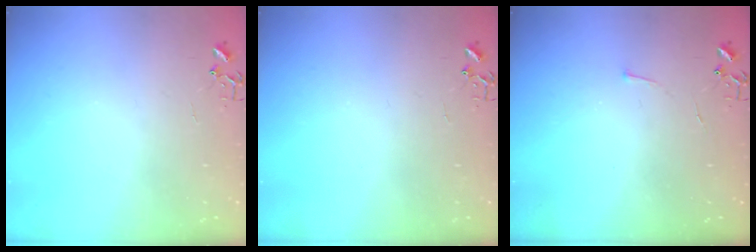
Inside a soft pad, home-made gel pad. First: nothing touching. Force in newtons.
{"total": 0.0}
{"total": 2.9, "press": 2.9, "slide": 0.4}